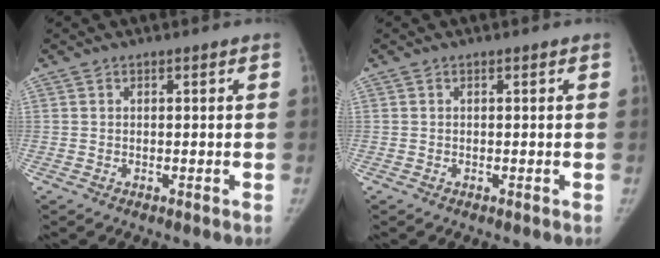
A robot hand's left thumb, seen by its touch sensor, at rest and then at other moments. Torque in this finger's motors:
{"motor_torque": [-0.09, 0.10, 0.24, -0.10, 0.01]}